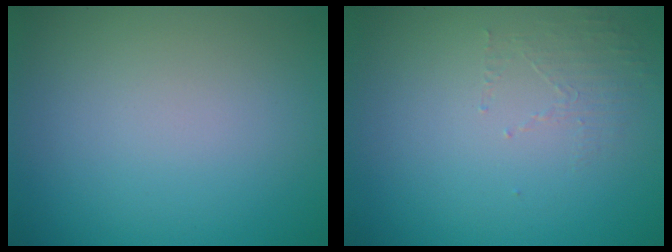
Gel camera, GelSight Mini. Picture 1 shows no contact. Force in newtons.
{"total": 1.4, "press": 0.4, "slide": 1.4}